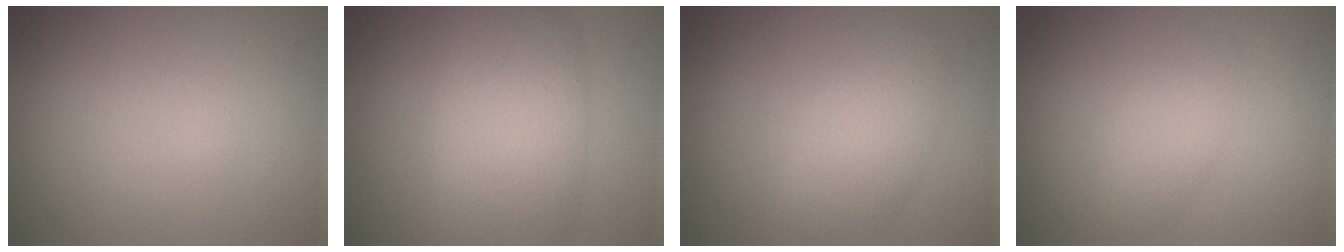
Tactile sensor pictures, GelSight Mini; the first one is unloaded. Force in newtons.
{"total": 7.4, "press": 7.4, "slide": 0.4}
{"total": 3.7, "press": 3.7, "slide": 0.1}
{"total": 1.7, "press": 1.7, "slide": 0.1}